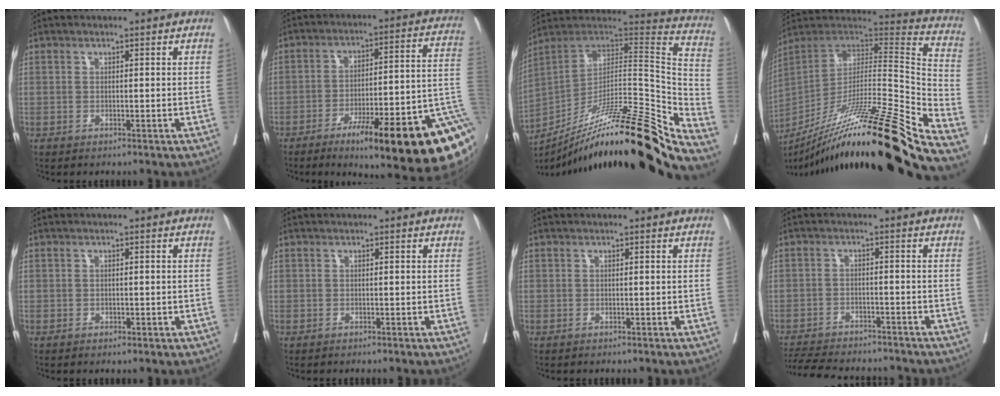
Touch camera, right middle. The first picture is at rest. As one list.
[{"total": 25.3, "force": [-11.7, 4.4, 22.0], "torque": [-0.188, 0.022, -0.166]}, {"total": 33.7, "force": [-25.0, 1.6, 22.6], "torque": [-0.258, -0.025, -0.392]}, {"total": 36.2, "force": [-24.8, 1.4, 26.4], "torque": [-0.368, -0.053, -0.403]}, {"total": 1.0, "force": [-0.3, 0.7, 0.7], "torque": [-0.013, -0.001, -0.001]}, {"total": 0.0}, {"total": 0.0}, {"total": 13.2, "force": [-12.0, 2.8, 4.6], "torque": [-0.095, -0.005, -0.171]}]